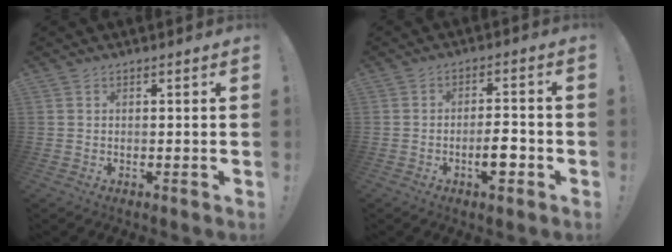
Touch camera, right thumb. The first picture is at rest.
{"total": 6.6, "force": [-2.8, 2.2, 5.6], "torque": [-0.088, 0.011, -0.046]}